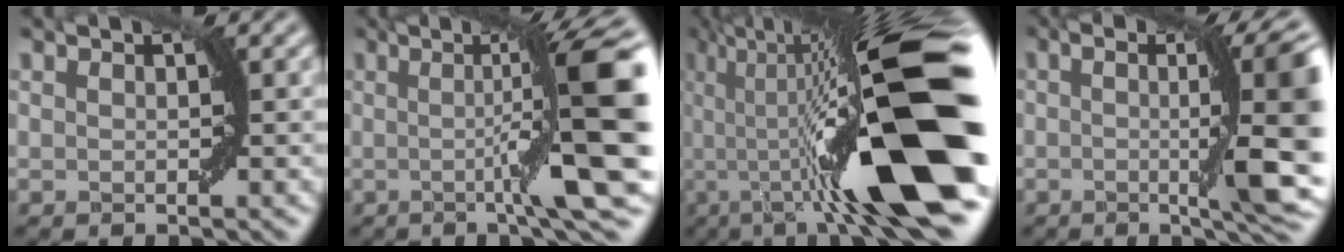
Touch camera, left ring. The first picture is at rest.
{"total": 10.2, "force": [-1.6, 1.8, 9.9], "torque": [-0.136, 0.004, -0.023]}
{"total": 15.0, "force": [-4.8, 2.7, 13.9], "torque": [-0.203, 0.013, -0.083]}
{"total": 9.9, "force": [-0.9, 2.7, 9.5], "torque": [-0.129, -0.001, -0.015]}